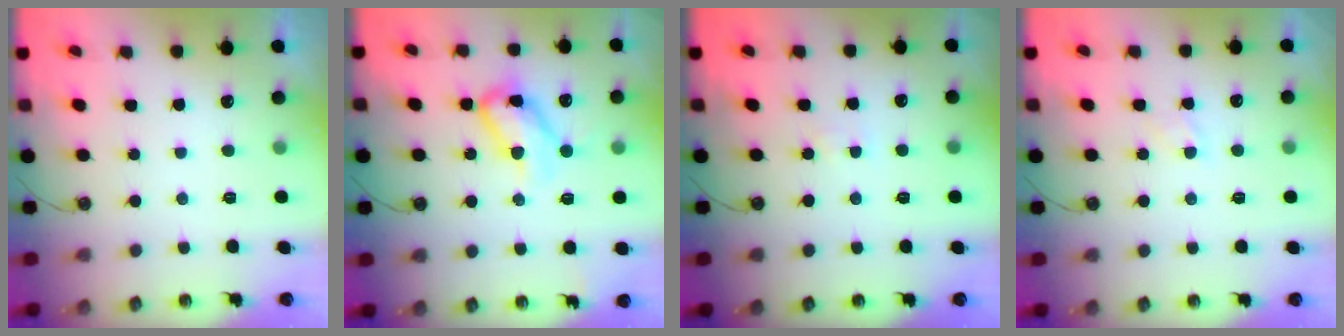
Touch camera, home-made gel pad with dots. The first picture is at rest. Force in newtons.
{"total": 12.7, "press": 12.6, "slide": 1.8}
{"total": 3.0, "press": 2.9, "slide": 0.4}
{"total": 3.3, "press": 3.3, "slide": 0.5}